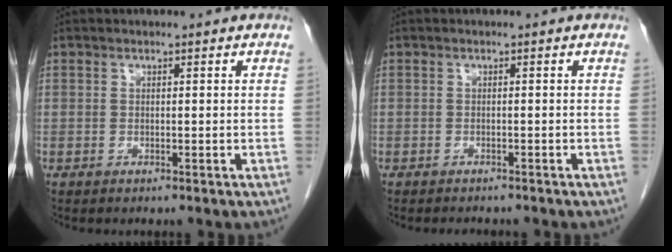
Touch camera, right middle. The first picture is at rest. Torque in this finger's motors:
{"motor_torque": [0.05, -0.04, 0.00, 0.01]}